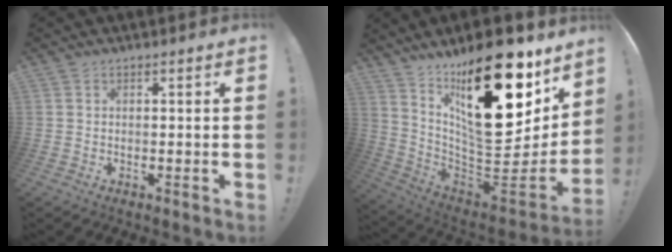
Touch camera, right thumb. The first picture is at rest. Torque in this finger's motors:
{"motor_torque": [-0.47, 4.50, 1.27, 1.50, 0.28]}